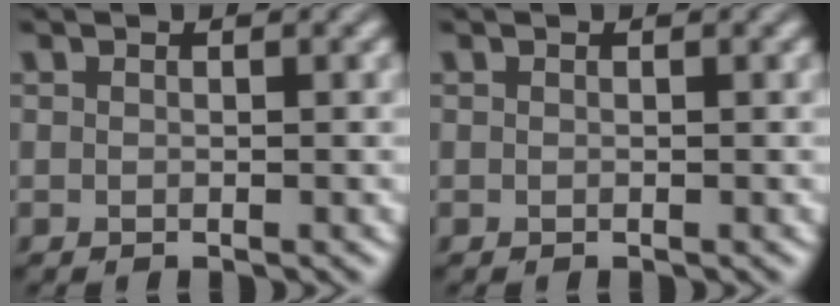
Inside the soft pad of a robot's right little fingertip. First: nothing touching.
{"total": 0.0}